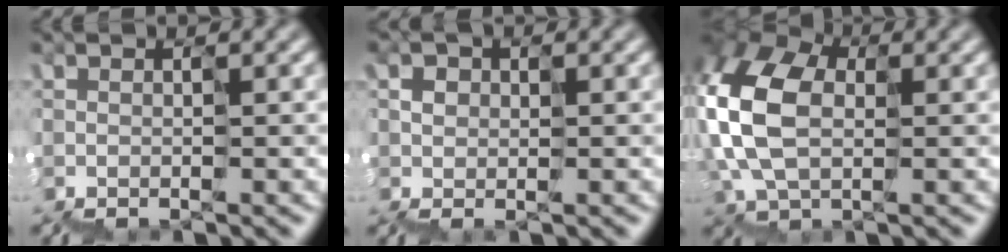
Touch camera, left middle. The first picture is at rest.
{"total": 1.1, "force": [0.2, 0.9, 0.7], "torque": [-0.029, 0.011, 0.002]}
{"total": 9.3, "force": [1.7, 6.6, 6.3], "torque": [-0.193, 0.021, 0.026]}